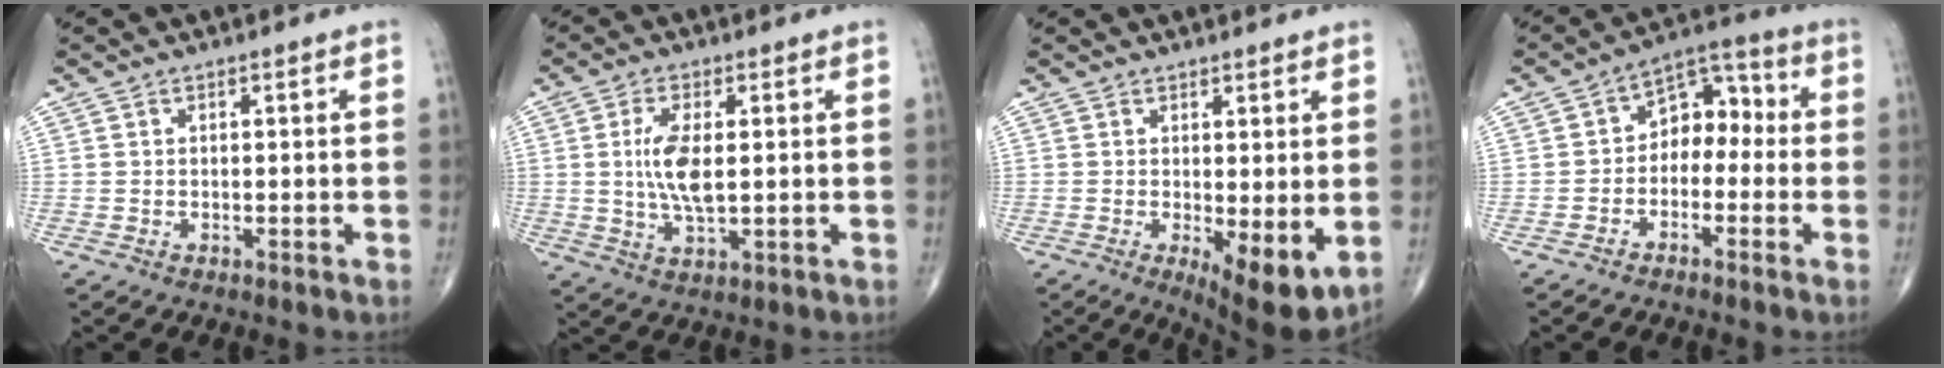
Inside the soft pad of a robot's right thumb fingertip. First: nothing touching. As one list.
[{"total": 7.8, "force": [0.7, 3.1, 7.1], "torque": [-0.145, -0.010, 0.015]}, {"total": 8.8, "force": [-0.7, 2.9, 8.3], "torque": [-0.112, -0.021, -0.001]}, {"total": 8.1, "force": [-1.2, 5.7, 5.7], "torque": [-0.050, 0.046, -0.038]}]